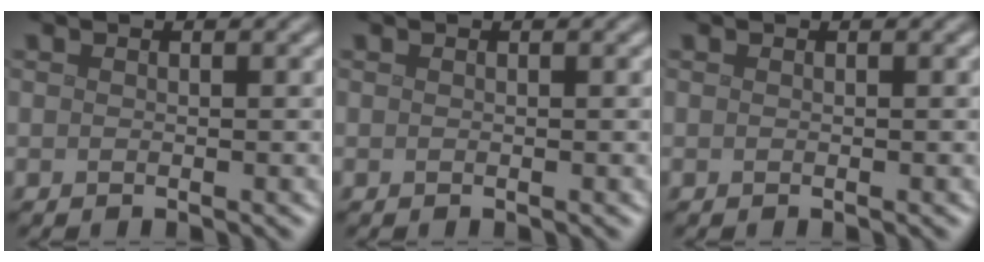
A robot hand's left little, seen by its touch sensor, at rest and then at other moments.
{"total": 0.0}
{"total": 0.0}